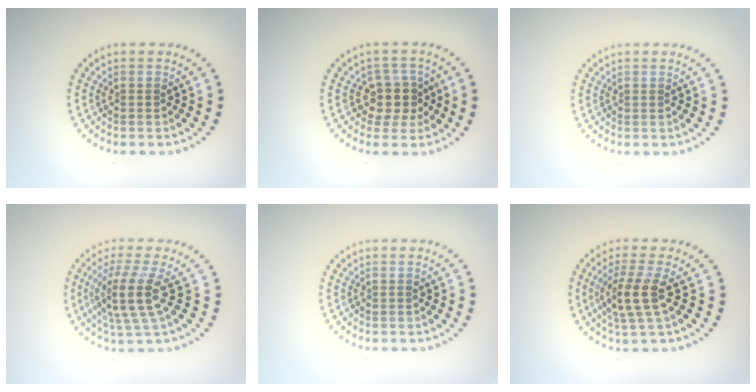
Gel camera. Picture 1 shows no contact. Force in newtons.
{"total": 3.0, "press": 2.5, "slide": 1.5}
{"total": 0.0}
{"total": 4.4, "press": 3.3, "slide": 2.9}
{"total": 0.0}
{"total": 3.4, "press": 3.0, "slide": 1.7}